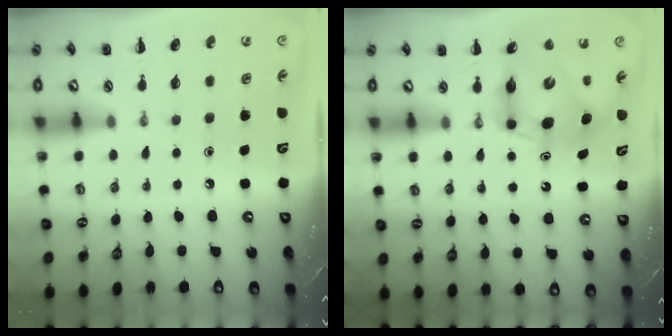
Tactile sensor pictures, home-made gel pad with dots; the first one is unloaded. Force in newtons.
{"total": 8.3, "press": 7.9, "slide": 2.5}